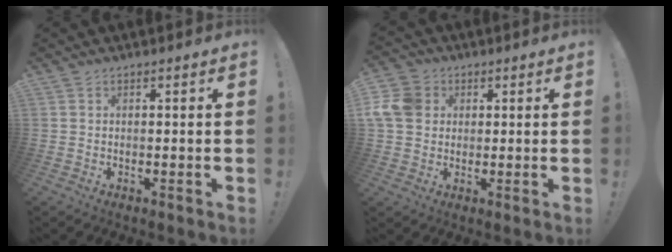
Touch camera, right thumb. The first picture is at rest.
{"total": 10.6, "force": [2.2, 8.6, 5.8], "torque": [-0.122, 0.004, 0.046]}